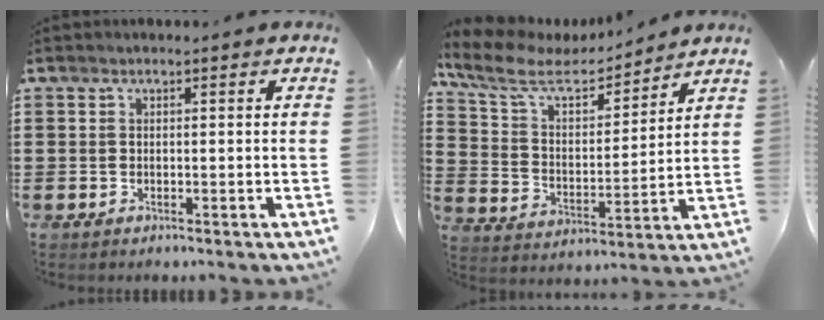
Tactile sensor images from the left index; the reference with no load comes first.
{"total": 8.5, "force": [6.9, 3.0, 3.9], "torque": [-0.107, -0.033, 0.118]}